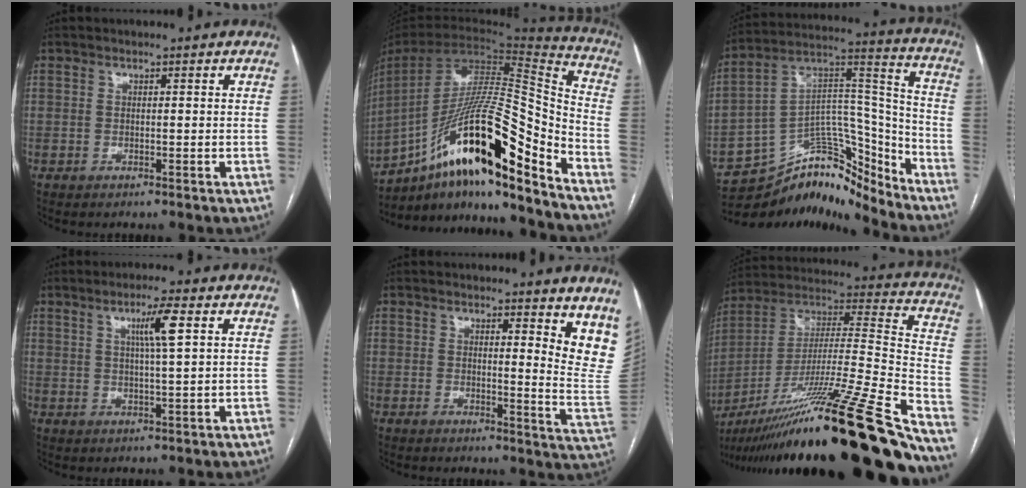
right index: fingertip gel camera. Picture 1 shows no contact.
{"total": 26.3, "force": [-15.7, 3.6, 20.8], "torque": [-0.365, 0.003, -0.270]}
{"total": 15.3, "force": [-14.1, 4.7, 3.4], "torque": [-0.043, 0.088, -0.237]}
{"total": 5.4, "force": [2.1, 0.0, 5.0], "torque": [-0.086, -0.001, 0.034]}
{"total": 10.2, "force": [8.0, 1.9, 6.0], "torque": [-0.047, -0.047, 0.070]}
{"total": 37.6, "force": [-26.4, 1.3, 26.8], "torque": [-0.373, -0.041, -0.425]}